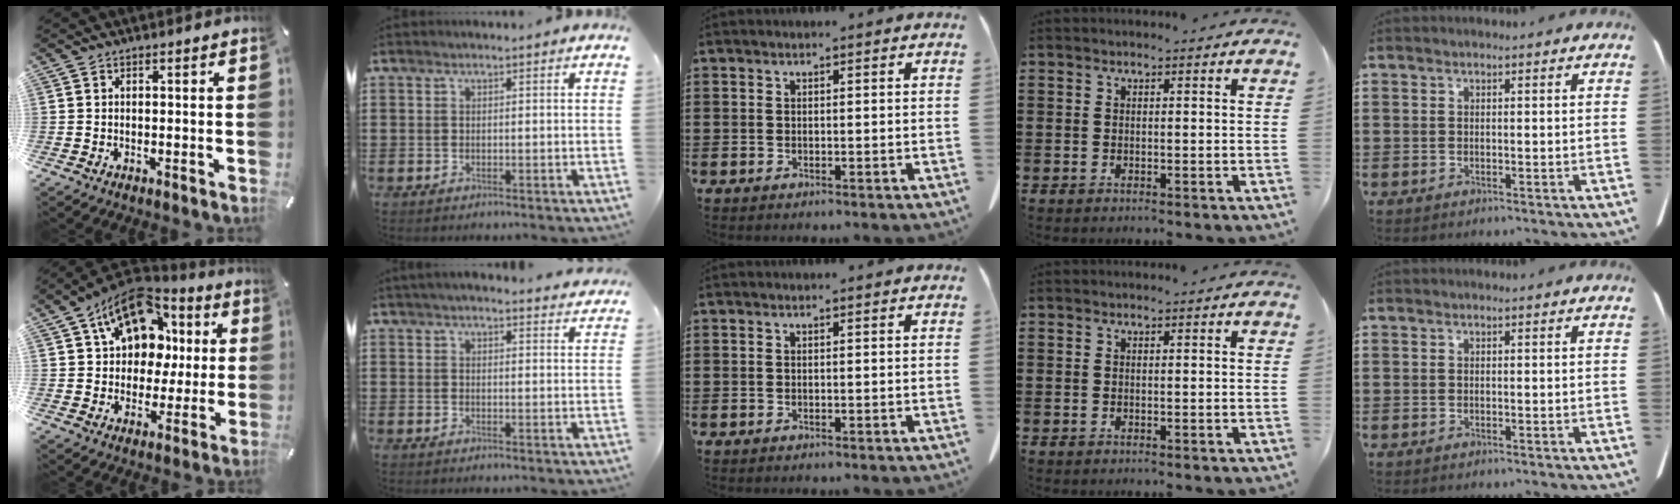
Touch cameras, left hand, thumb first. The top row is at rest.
{"thumb": {"total": 16.1, "force": [6.6, 12.1, 8.4], "torque": [-0.135, -0.026, 0.124]}, "index": {"total": 2.8, "force": [2.7, 0.1, 0.7], "torque": [-0.021, -0.005, 0.051]}}